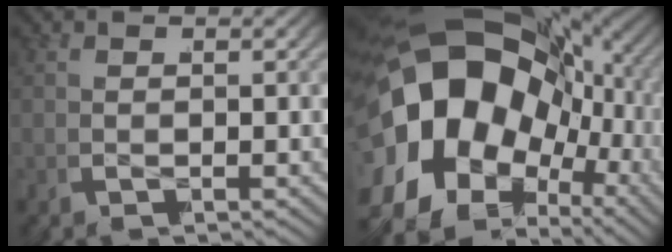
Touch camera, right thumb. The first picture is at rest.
{"total": 25.0, "force": [-0.5, 18.1, 17.2], "torque": [-0.319, -0.041, -0.007]}